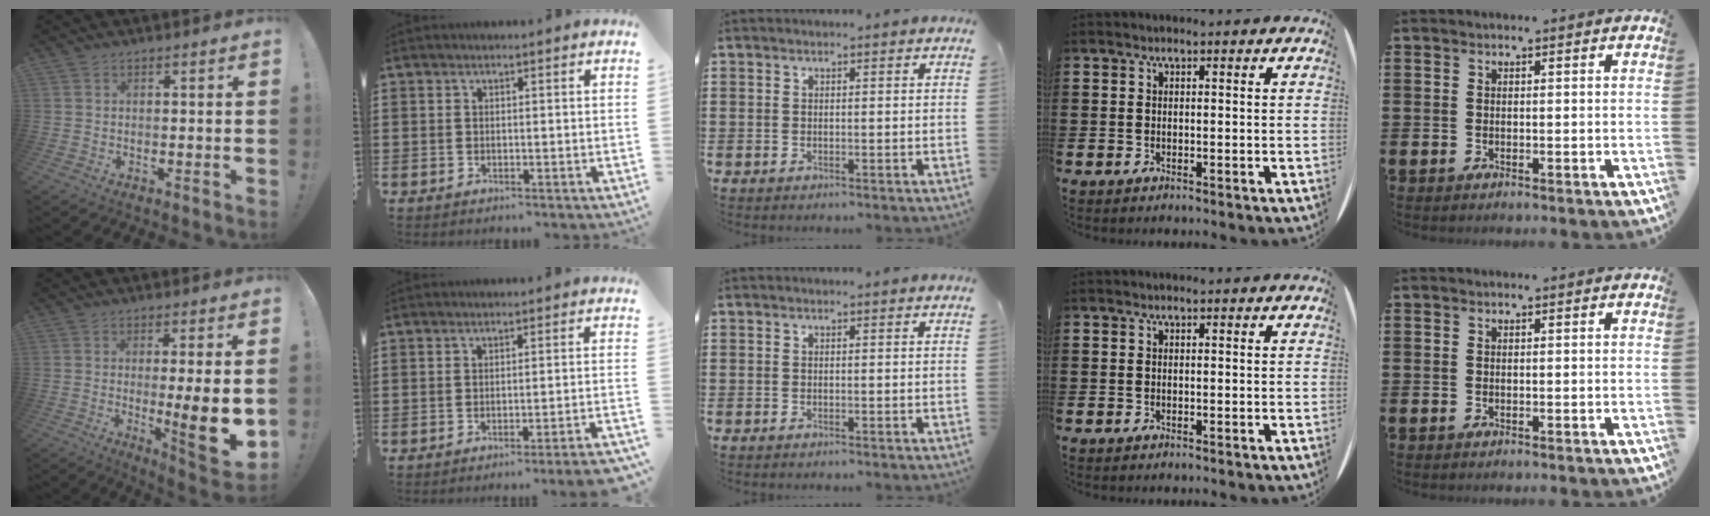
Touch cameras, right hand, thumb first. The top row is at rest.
{"thumb": {"total": 12.5, "force": [-1.0, 1.4, 12.4], "torque": [-0.164, -0.017, -0.008]}, "index": {"total": 2.6, "force": [-2.2, -0.6, 1.4], "torque": [-0.023, -0.007, -0.043]}}